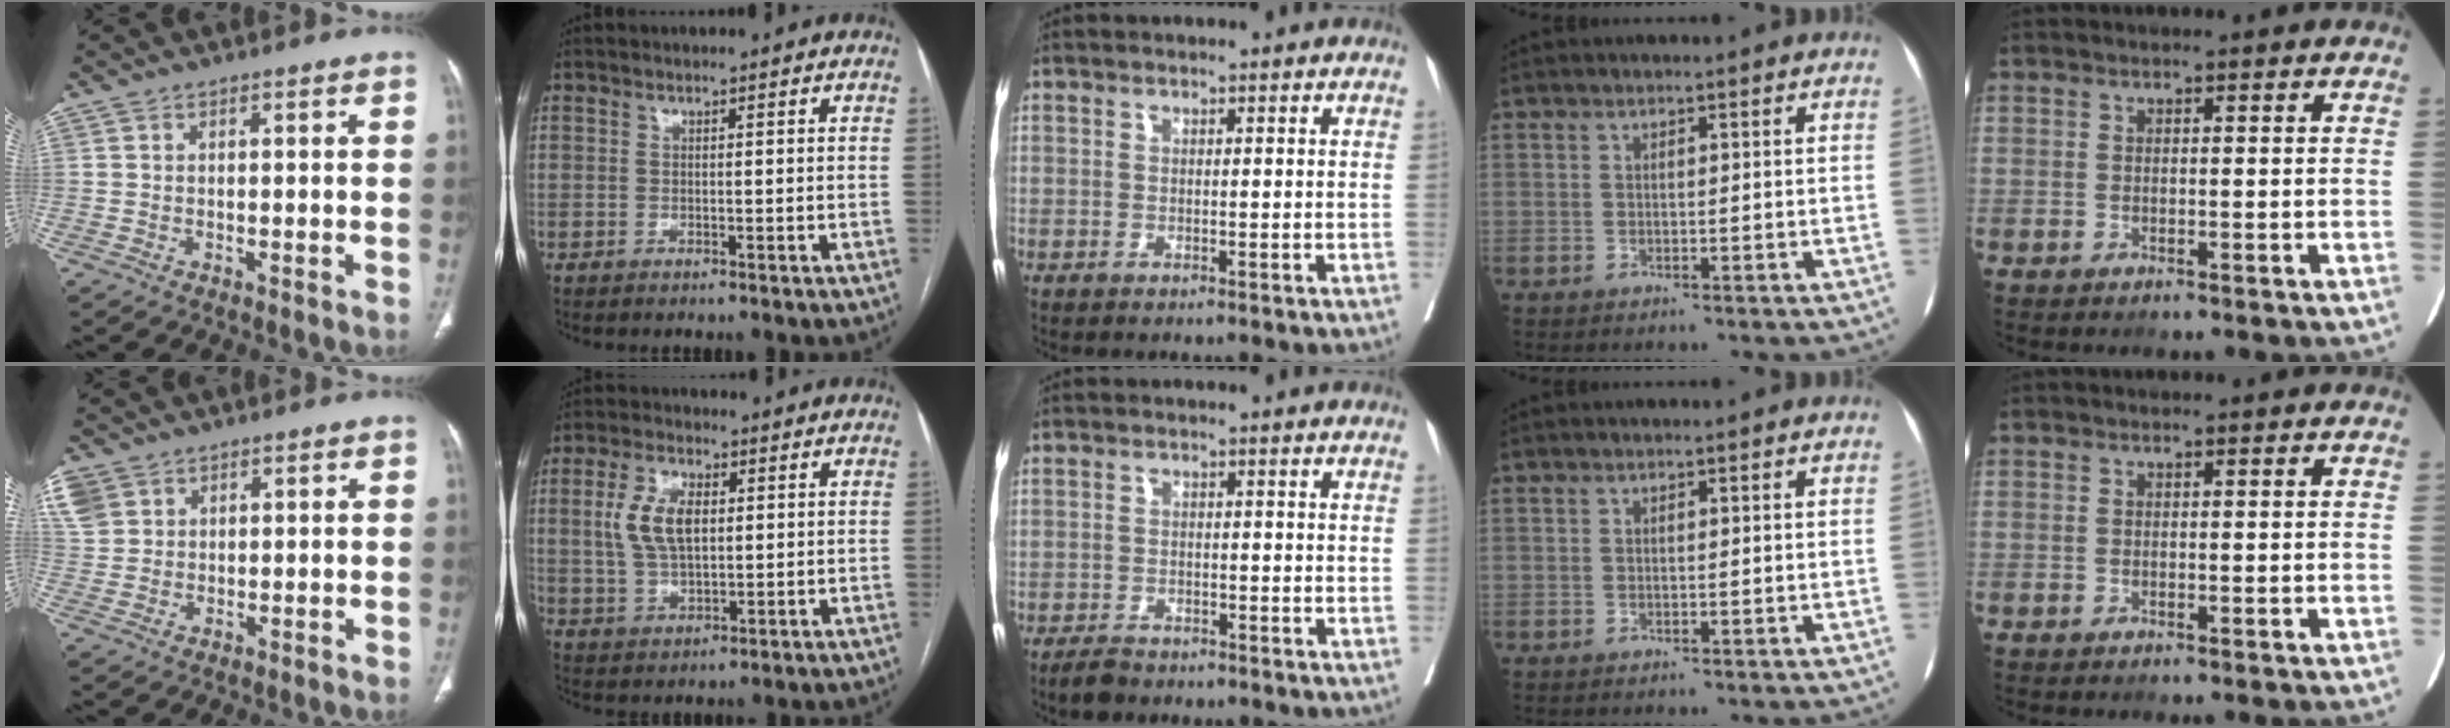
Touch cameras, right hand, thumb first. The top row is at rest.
{"thumb": {"total": 9.8, "force": [4.7, 7.8, 3.8], "torque": [-0.106, 0.010, 0.102]}, "index": {"total": 8.2, "force": [1.6, 4.1, 6.8], "torque": [-0.151, 0.012, 0.035]}, "middle": {"total": 2.5, "force": [-2.2, 1.0, 0.9], "torque": [-0.021, -0.002, -0.037]}}